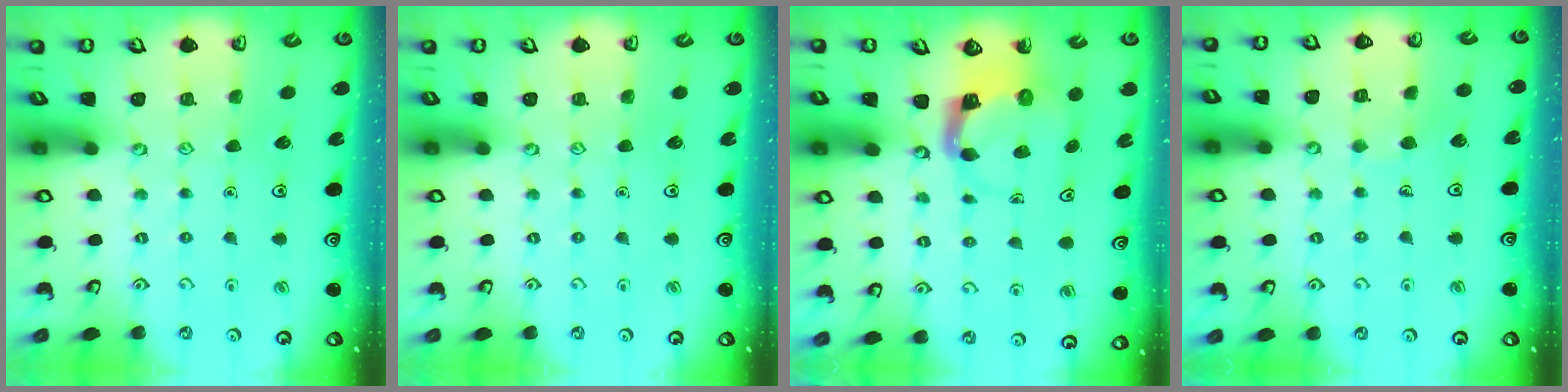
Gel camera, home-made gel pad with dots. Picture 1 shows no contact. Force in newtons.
{"total": 0.0}
{"total": 4.0, "press": 4.0, "slide": 0.5}
{"total": 3.6, "press": 3.6, "slide": 0.2}